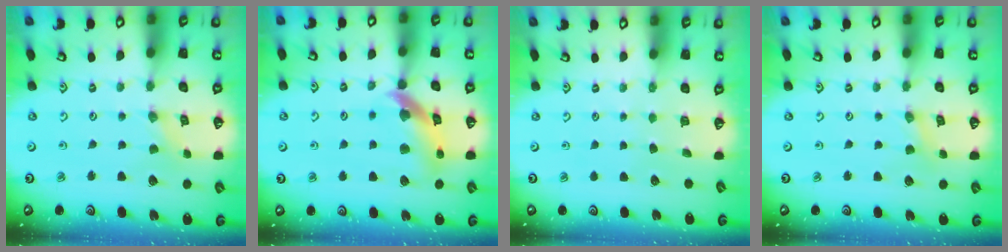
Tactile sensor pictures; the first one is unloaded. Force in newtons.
{"total": 12.7, "press": 12.6, "slide": 1.6}
{"total": 0.0}
{"total": 1.0, "press": 1.0, "slide": 0.2}